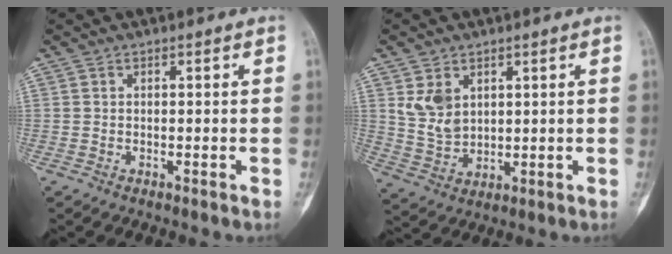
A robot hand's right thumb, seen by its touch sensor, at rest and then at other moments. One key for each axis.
{"total": 6.6, "fx": 2.6, "fy": 4.7, "fz": 3.8, "tx": -0.059, "ty": -0.016, "tz": 0.065}